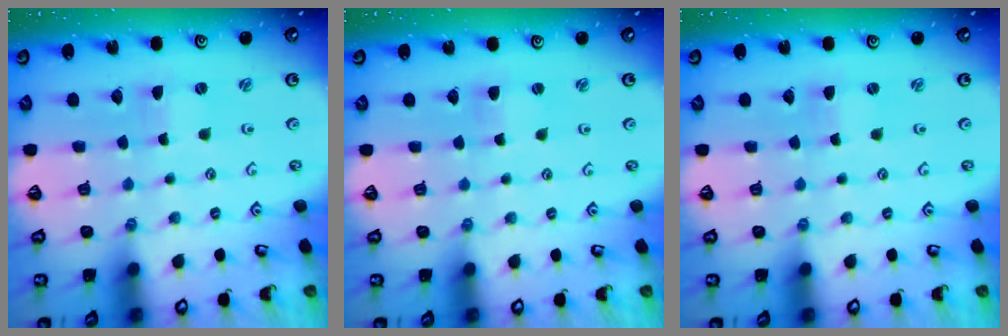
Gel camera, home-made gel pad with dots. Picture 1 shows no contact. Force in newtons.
{"total": 2.5, "press": 2.4, "slide": 0.5}
{"total": 0.0}